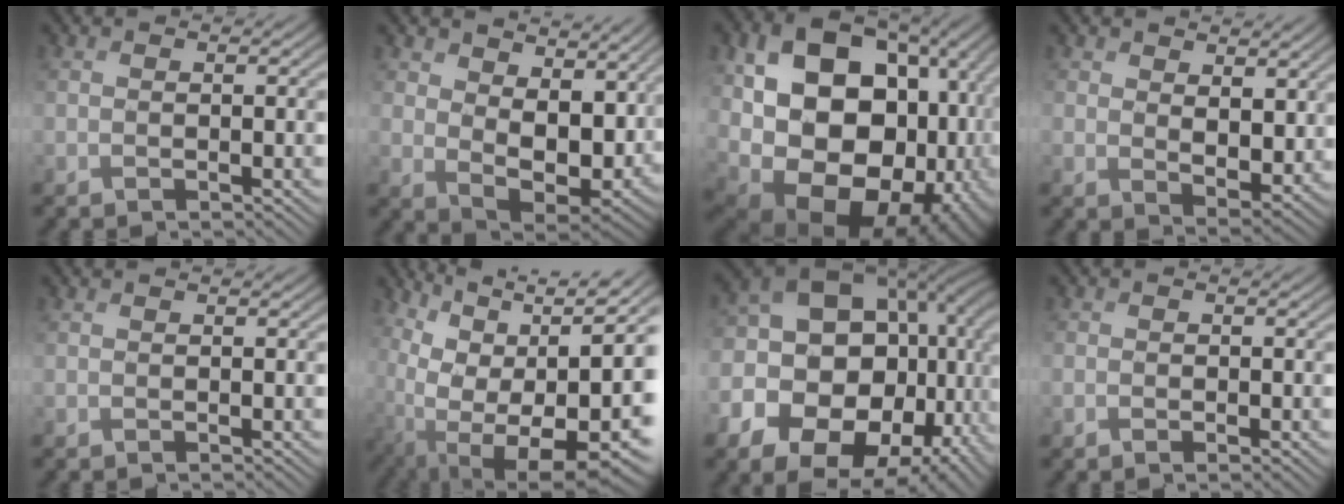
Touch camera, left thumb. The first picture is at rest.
{"total": 9.4, "force": [4.1, 5.4, 6.6], "torque": [-0.140, -0.012, 0.091]}
{"total": 22.3, "force": [-1.4, 16.0, 15.5], "torque": [-0.309, -0.047, 0.021]}
{"total": 5.0, "force": [2.7, 2.9, 3.1], "torque": [-0.069, -0.015, 0.065]}
{"total": 0.0}
{"total": 17.9, "force": [-1.3, 10.4, 14.5], "torque": [-0.219, -0.049, 0.032]}
{"total": 21.6, "force": [-3.2, 16.8, 13.2], "torque": [-0.255, -0.030, -0.027]}
{"total": 1.3, "force": [-1.0, 0.4, 0.6], "torque": [-0.011, -0.004, -0.006]}